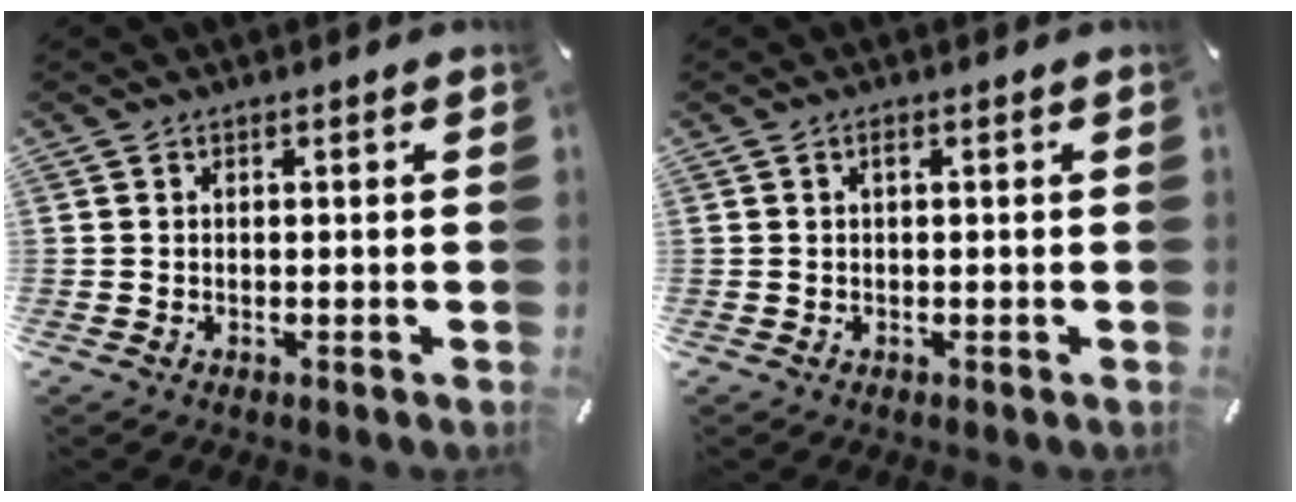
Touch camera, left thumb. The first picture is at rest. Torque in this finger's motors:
{"motor_torque": [0.12, 0.36, -0.03, -0.33, 0.04]}